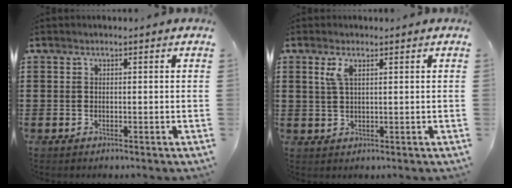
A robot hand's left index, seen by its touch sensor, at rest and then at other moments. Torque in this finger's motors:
{"motor_torque": [0.60, -0.57, 0.12, 0.04]}